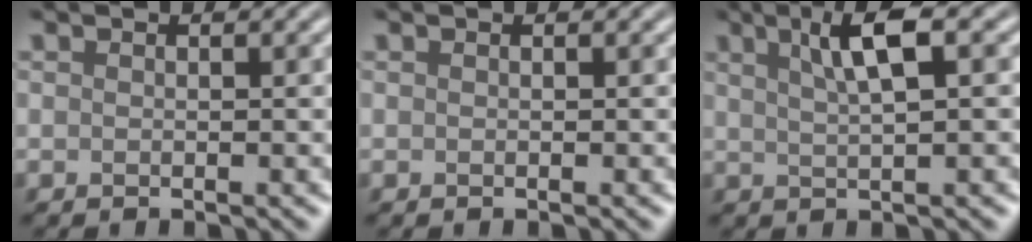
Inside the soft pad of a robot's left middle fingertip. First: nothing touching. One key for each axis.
{"total": 0.0}
{"total": 3.9, "fx": 1.3, "fy": 0.8, "fz": 3.6, "tx": -0.066, "ty": 0.008, "tz": 0.029}